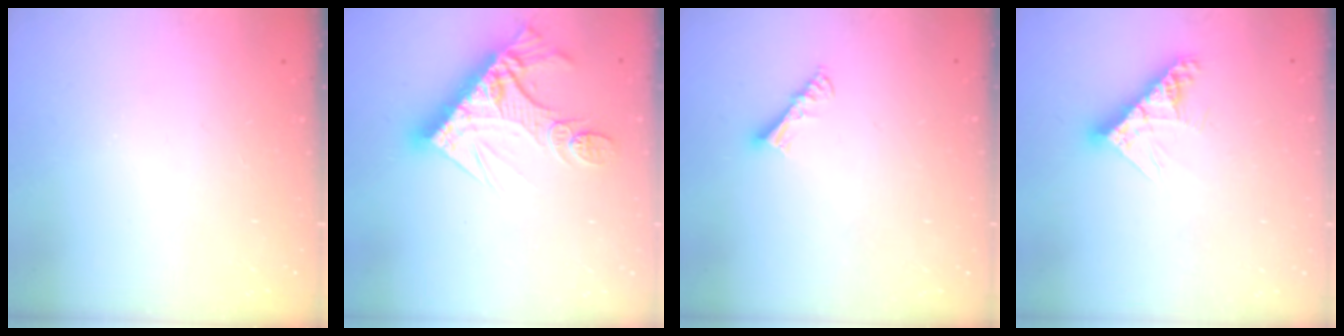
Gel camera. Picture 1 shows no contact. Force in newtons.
{"total": 16.2, "press": 16.2, "slide": 1.5}
{"total": 4.7, "press": 4.7, "slide": 0.0}
{"total": 9.6, "press": 9.6, "slide": 0.7}